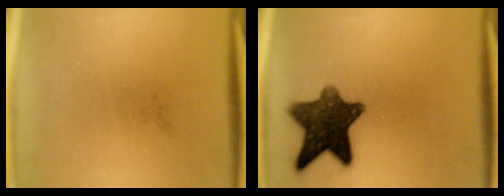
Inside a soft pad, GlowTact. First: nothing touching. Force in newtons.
{"total": 11.3}